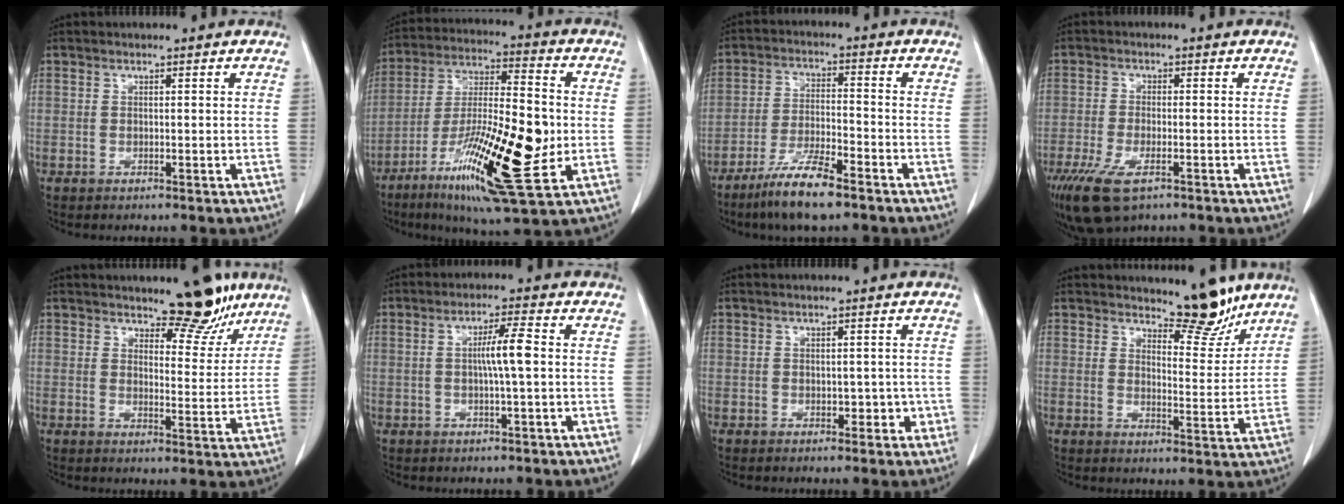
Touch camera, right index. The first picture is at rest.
{"total": 21.4, "force": [-5.9, 3.7, 20.2], "torque": [-0.360, -0.022, -0.094]}
{"total": 9.2, "force": [-6.5, 1.0, 6.4], "torque": [-0.126, -0.019, -0.120]}
{"total": 8.8, "force": [-5.3, 3.2, 6.3], "torque": [-0.121, -0.018, -0.090]}
{"total": 8.2, "force": [6.5, 2.7, 4.1], "torque": [-0.037, -0.016, 0.090]}
{"total": 4.5, "force": [0.1, 0.2, 4.5], "torque": [-0.079, 0.012, 0.004]}
{"total": 2.3, "force": [-0.5, 1.7, 1.5], "torque": [-0.008, 0.008, 0.000]}
{"total": 6.8, "force": [6.1, 1.6, 2.6], "torque": [-0.028, -0.026, 0.088]}